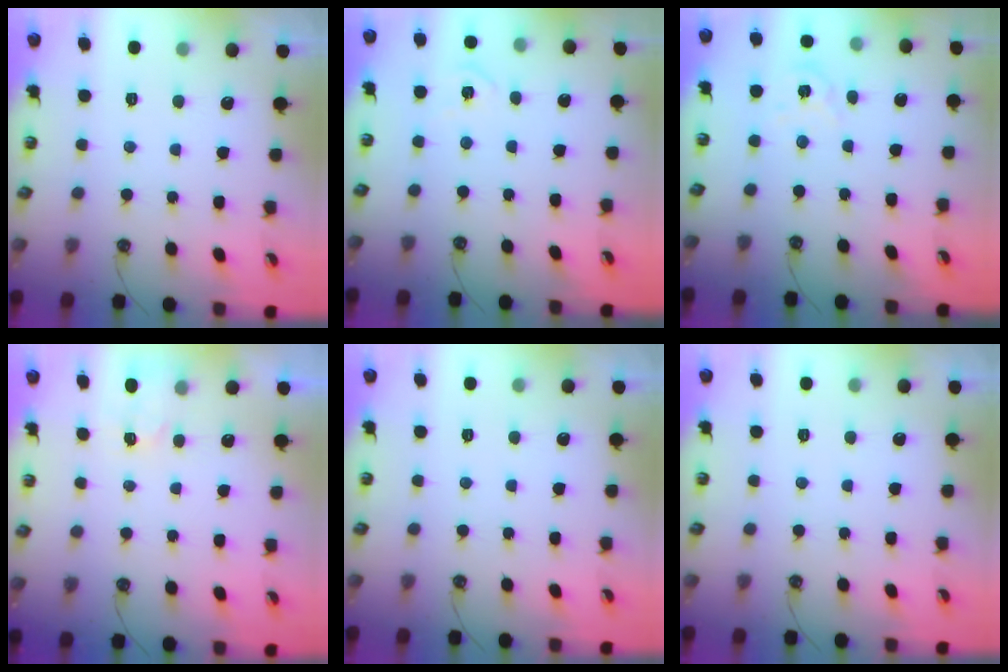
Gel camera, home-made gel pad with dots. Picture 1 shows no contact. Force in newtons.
{"total": 4.4, "press": 4.3, "slide": 0.6}
{"total": 3.1, "press": 3.1, "slide": 0.2}
{"total": 2.6, "press": 2.5, "slide": 0.4}
{"total": 0.0}
{"total": 0.0}